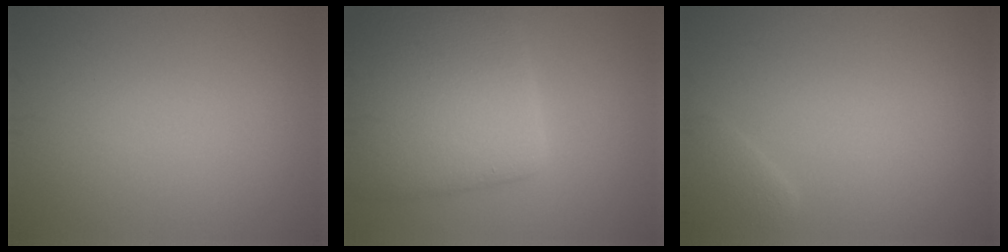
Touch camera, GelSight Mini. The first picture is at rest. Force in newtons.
{"total": 10.1, "press": 10.1, "slide": 0.4}
{"total": 2.0, "press": 2.0, "slide": 0.2}